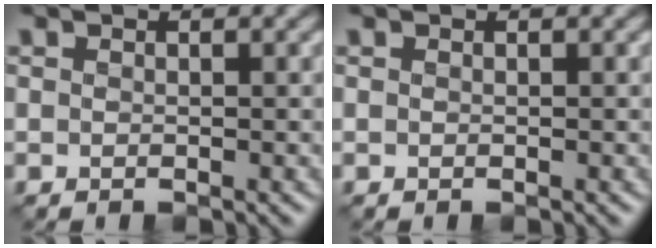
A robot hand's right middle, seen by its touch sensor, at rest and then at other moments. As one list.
[{"total": 0.0}]